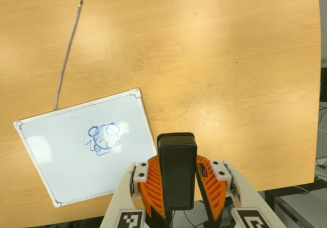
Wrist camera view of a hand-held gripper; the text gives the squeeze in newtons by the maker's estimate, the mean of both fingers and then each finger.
{"total": 7.9, "left": 6.8, "right": 9.1}